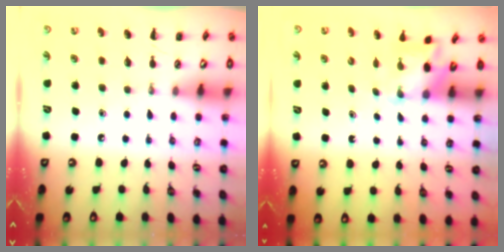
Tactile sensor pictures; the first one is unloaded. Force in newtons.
{"total": 2.0, "press": 1.9, "slide": 0.6}